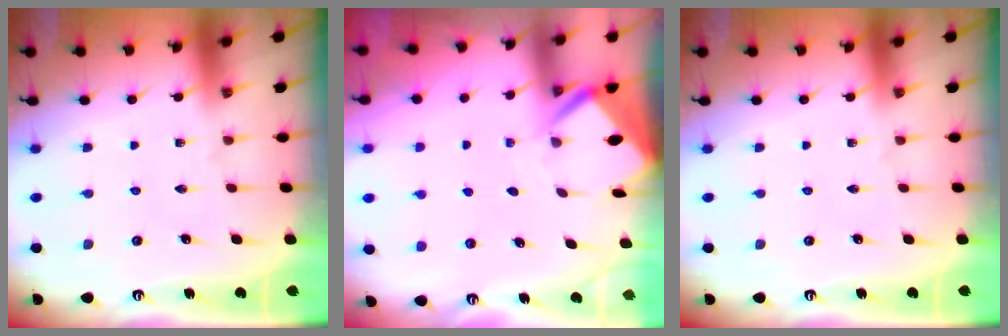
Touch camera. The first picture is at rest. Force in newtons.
{"total": 3.1, "press": 3.1, "slide": 0.3}
{"total": 0.0}